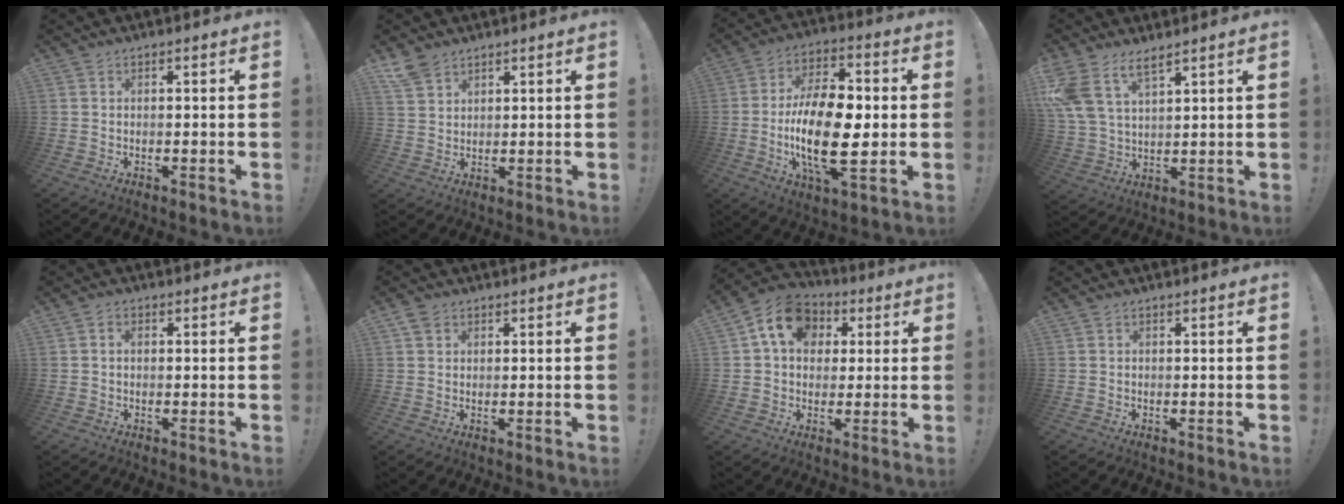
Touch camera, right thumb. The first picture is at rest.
{"total": 5.8, "force": [4.4, 3.4, 1.5], "torque": [-0.023, -0.025, 0.086]}
{"total": 21.2, "force": [-3.0, 10.0, 18.4], "torque": [-0.345, 0.004, -0.054]}
{"total": 9.4, "force": [6.7, 4.4, 5.1], "torque": [-0.115, -0.027, 0.133]}
{"total": 1.6, "force": [-0.2, 1.2, 1.0], "torque": [-0.010, 0.003, -0.006]}
{"total": 2.8, "force": [1.7, 2.0, 0.7], "torque": [-0.001, -0.007, 0.031]}
{"total": 13.1, "force": [4.0, 10.4, 6.9], "torque": [-0.097, -0.005, 0.080]}
{"total": 0.0}